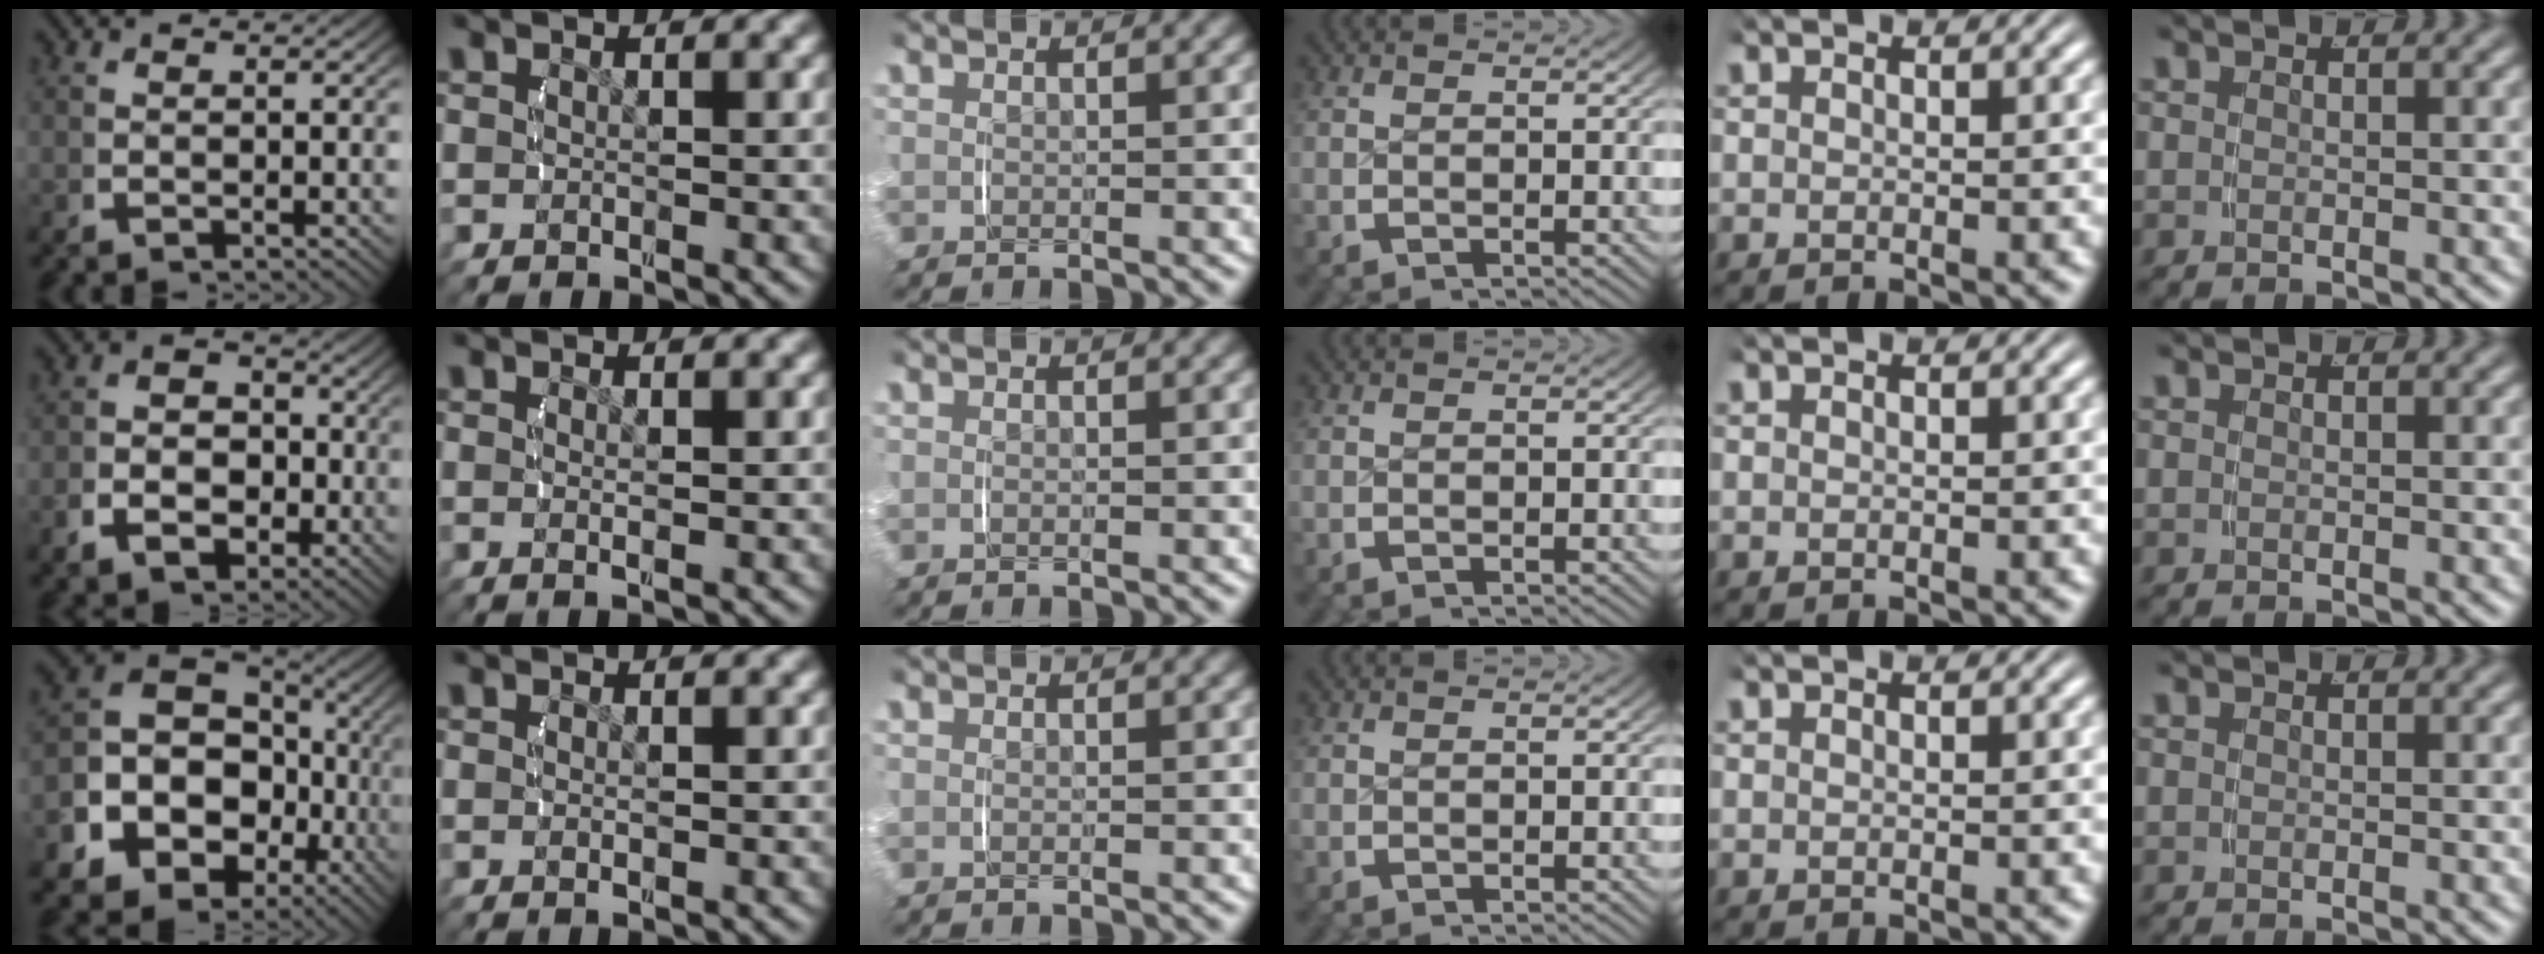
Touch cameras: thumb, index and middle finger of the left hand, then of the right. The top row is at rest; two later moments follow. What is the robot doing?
{"motion": "lift_and_place", "object": "napkin"}